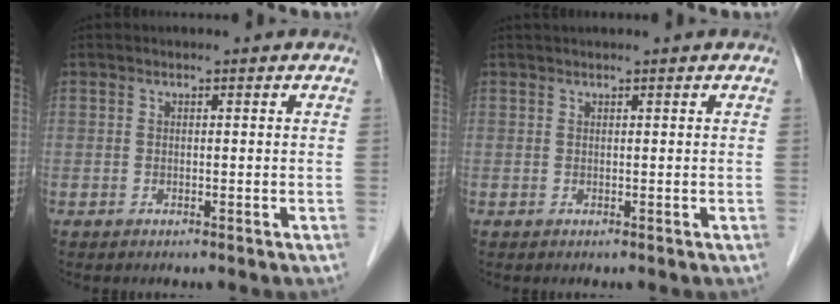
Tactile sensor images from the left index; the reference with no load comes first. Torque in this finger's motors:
{"motor_torque": [-0.04, -0.71, 0.29, 0.07]}